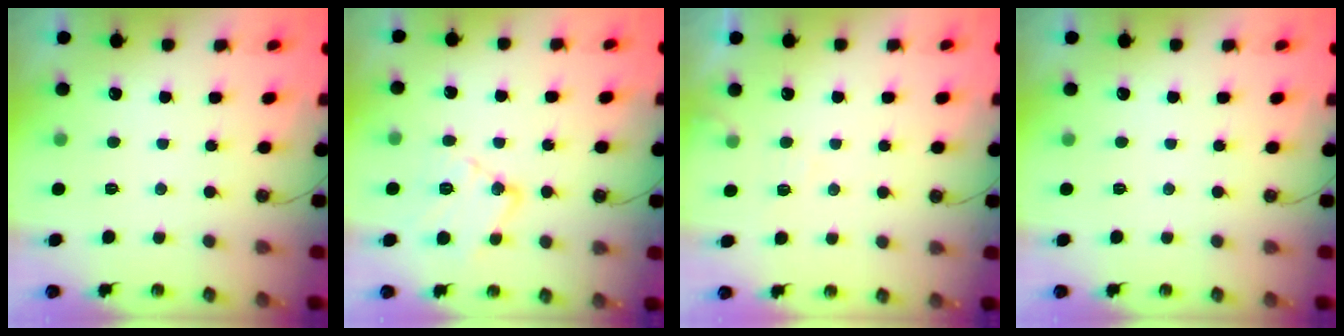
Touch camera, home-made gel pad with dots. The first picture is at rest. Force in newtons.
{"total": 13.0, "press": 12.9, "slide": 1.1}
{"total": 6.4, "press": 6.3, "slide": 0.8}
{"total": 0.0}